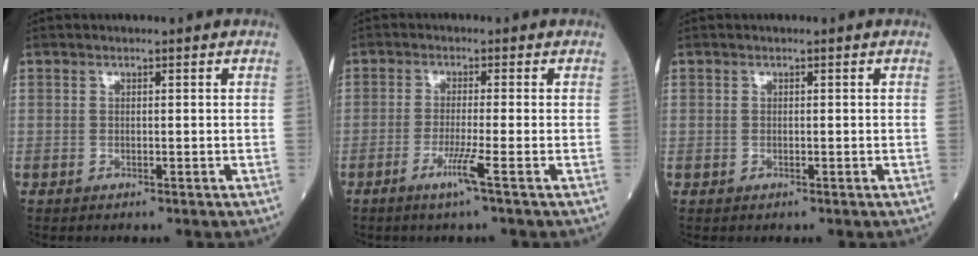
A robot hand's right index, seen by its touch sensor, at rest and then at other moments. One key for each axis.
{"total": 3.5, "fx": -1.7, "fy": -1.0, "fz": 2.9, "tx": -0.059, "ty": -0.009, "tz": -0.038}
{"total": 0.0}